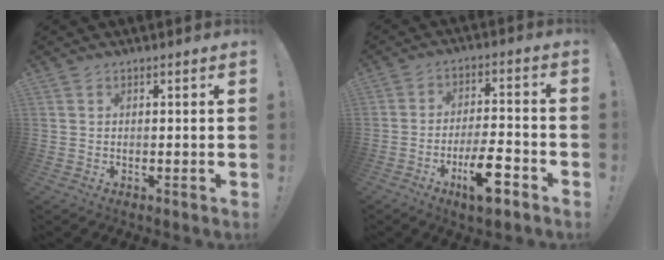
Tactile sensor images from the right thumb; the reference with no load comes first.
{"total": 11.9, "force": [-6.3, 3.6, 9.5], "torque": [-0.148, 0.029, -0.104]}